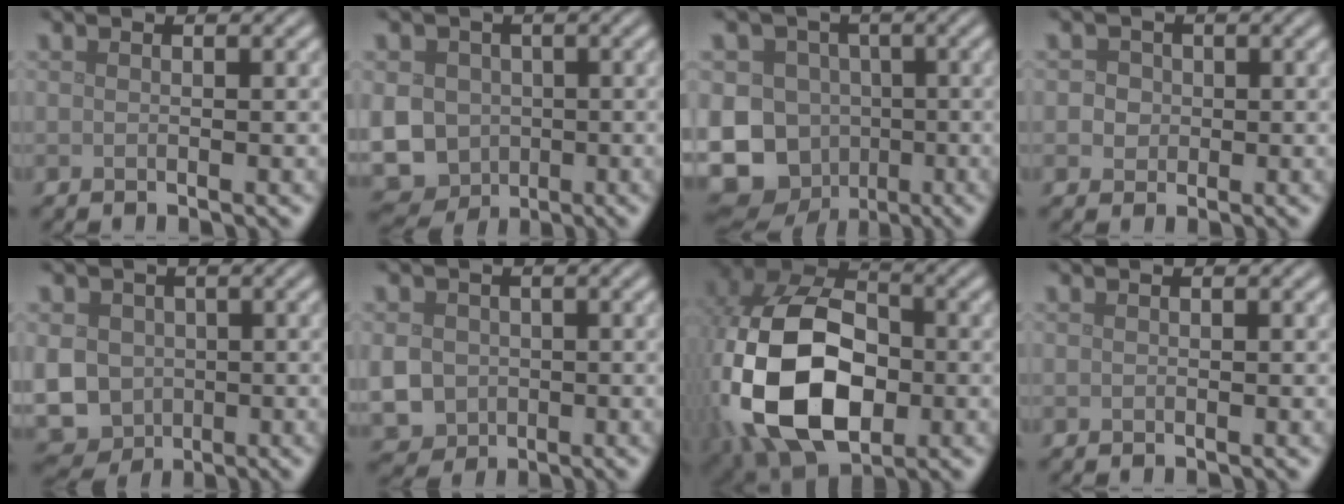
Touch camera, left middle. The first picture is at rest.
{"total": 10.6, "force": [-1.3, 9.5, 4.4], "torque": [-0.087, -0.011, -0.058]}
{"total": 14.9, "force": [-4.1, 13.3, 5.4], "torque": [-0.124, -0.021, -0.093]}
{"total": 3.3, "force": [0.8, 2.9, 1.3], "torque": [-0.006, 0.014, 0.003]}
{"total": 9.2, "force": [-0.8, 8.2, 4.0], "torque": [-0.087, -0.010, -0.047]}
{"total": 4.8, "force": [-0.6, 4.3, 2.1], "torque": [-0.063, -0.012, -0.014]}
{"total": 15.5, "force": [-3.3, 10.2, 11.2], "torque": [-0.243, -0.023, -0.064]}
{"total": 0.0}